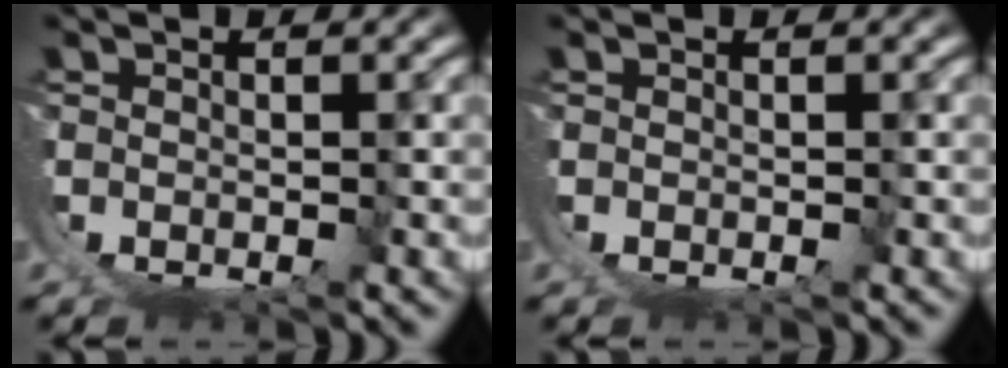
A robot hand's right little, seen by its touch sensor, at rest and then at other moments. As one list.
[{"total": 0.0}]